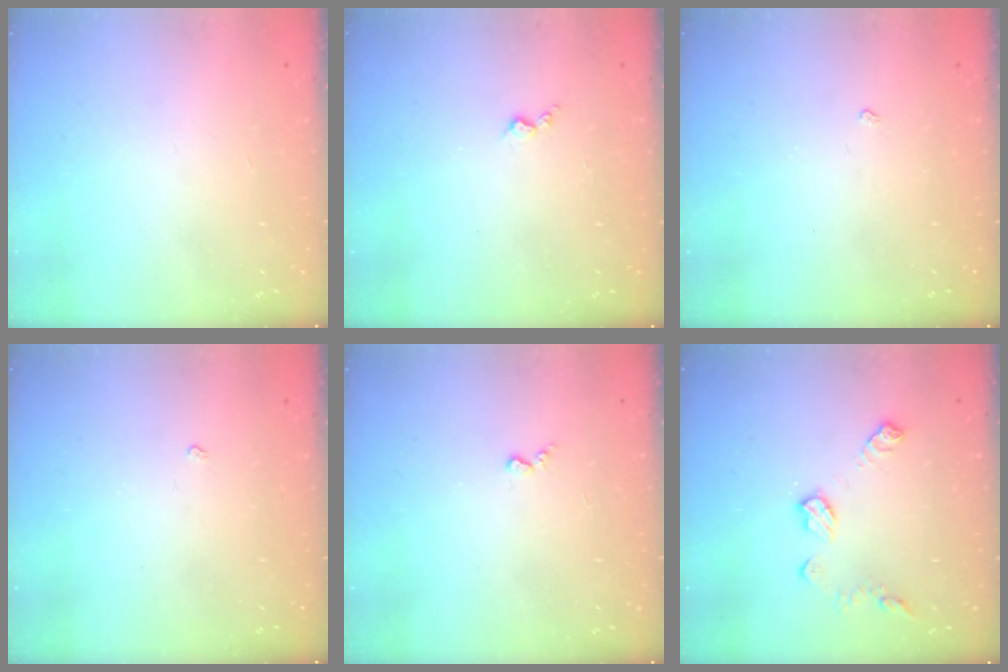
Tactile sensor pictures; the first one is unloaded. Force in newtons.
{"total": 2.4, "press": 2.4, "slide": 0.5}
{"total": 1.7, "press": 1.7, "slide": 0.3}
{"total": 1.7, "press": 1.7, "slide": 0.3}
{"total": 2.4, "press": 2.4, "slide": 0.4}
{"total": 8.2, "press": 8.2, "slide": 0.3}